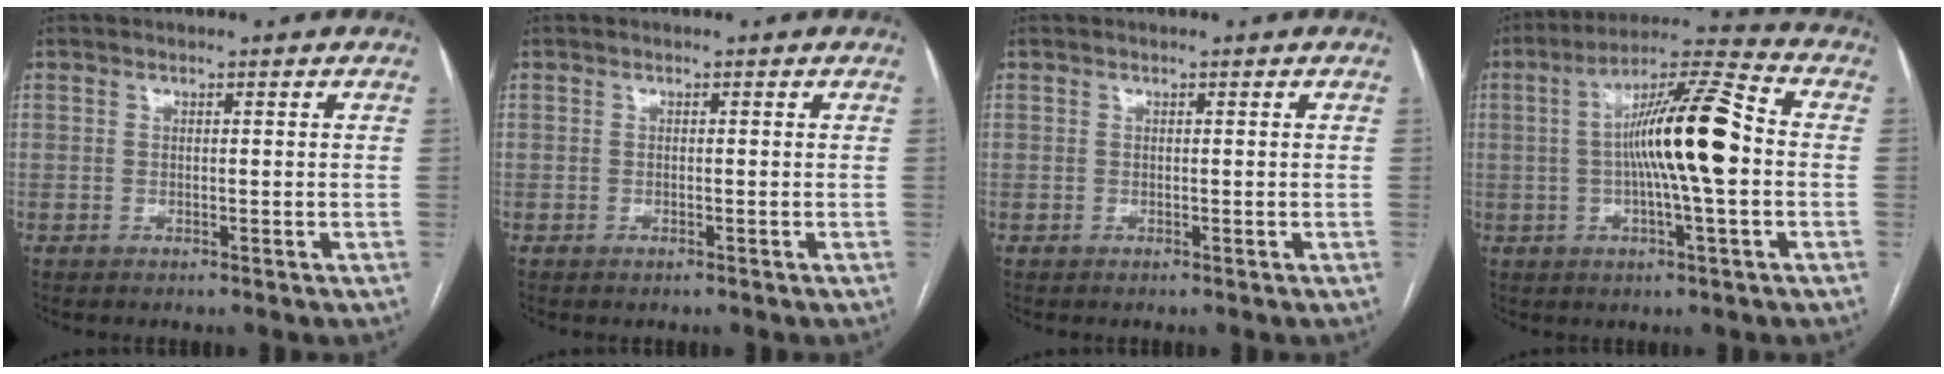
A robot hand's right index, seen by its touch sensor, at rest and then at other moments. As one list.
[{"total": 0.0}, {"total": 0.0}, {"total": 14.1, "force": [-0.2, 1.0, 14.0], "torque": [-0.242, 0.018, -0.011]}]